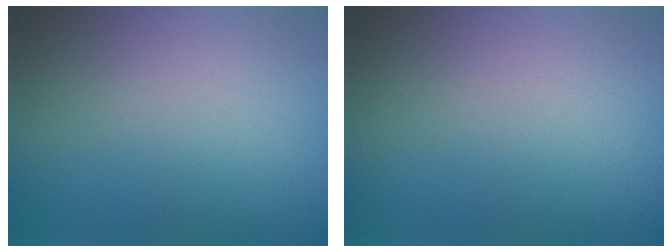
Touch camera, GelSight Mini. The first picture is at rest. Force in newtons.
{"total": 0.0}